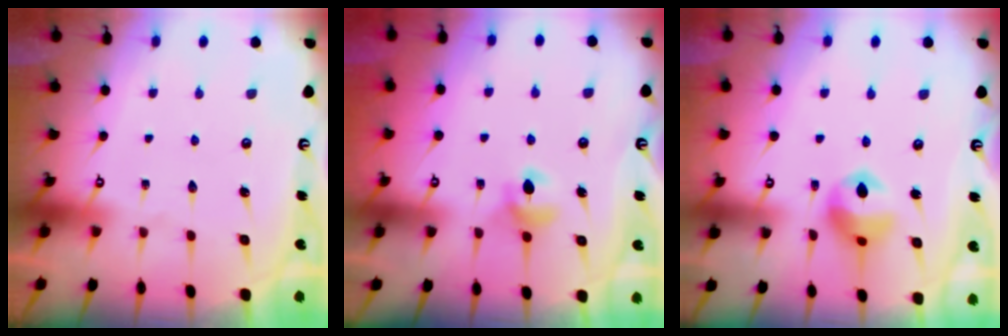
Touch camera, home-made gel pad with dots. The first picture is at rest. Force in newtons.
{"total": 5.9, "press": 5.9, "slide": 0.6}
{"total": 11.2, "press": 11.2, "slide": 0.8}